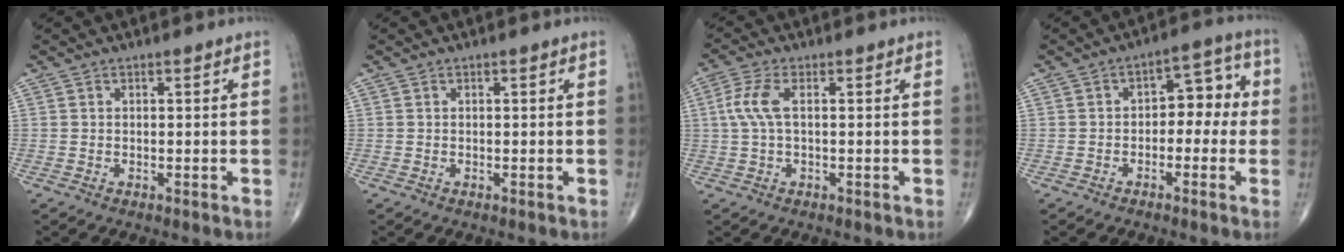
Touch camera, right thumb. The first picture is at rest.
{"total": 0.0}
{"total": 5.0, "force": [0.7, 1.8, 4.6], "torque": [-0.127, 0.012, 0.011]}
{"total": 7.4, "force": [-0.6, 4.7, 5.7], "torque": [-0.039, 0.038, -0.019]}